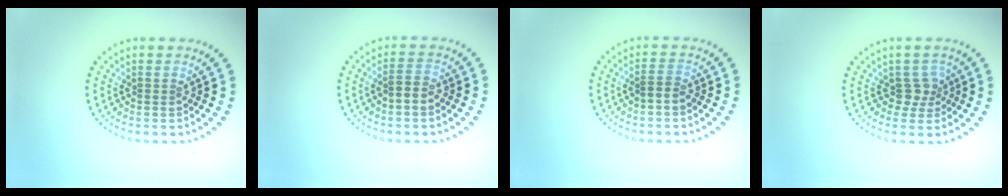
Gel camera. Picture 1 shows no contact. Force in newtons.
{"total": 1.7, "press": 1.5, "slide": 0.7}
{"total": 1.2, "press": 1.1, "slide": 0.6}
{"total": 1.8, "press": 1.3, "slide": 1.1}